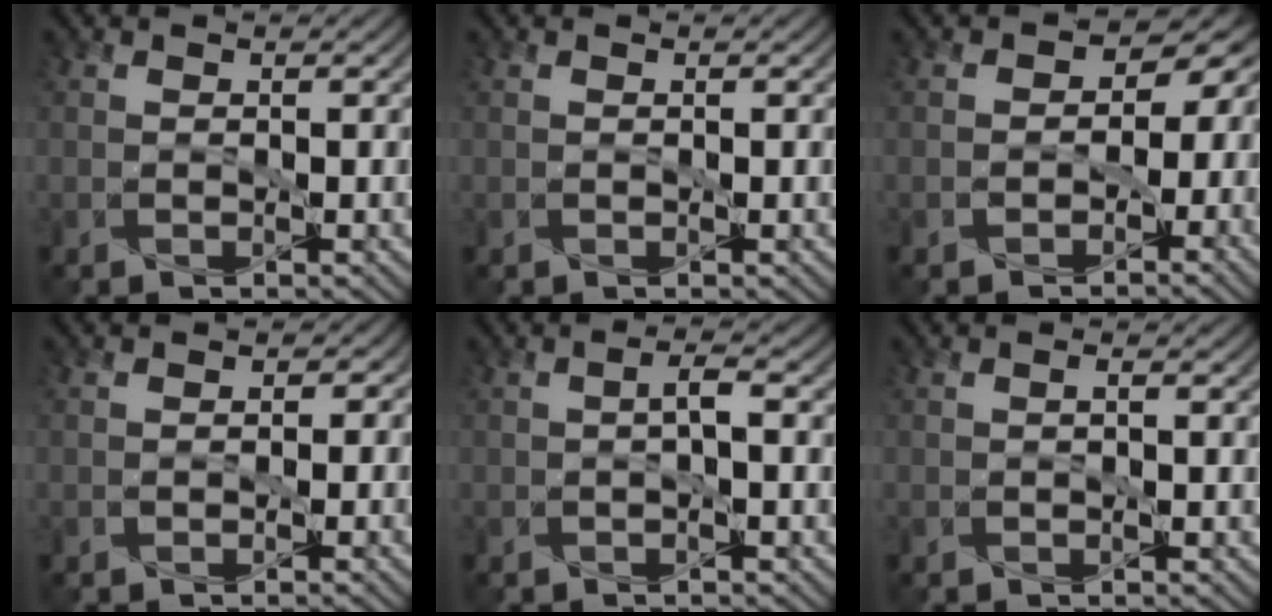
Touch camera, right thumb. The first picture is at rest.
{"total": 0.0}
{"total": 5.3, "force": [-1.1, 4.6, 2.5], "torque": [-0.003, 0.006, -0.032]}
{"total": 1.1, "force": [-0.6, 0.9, -0.2], "torque": [0.004, -0.001, -0.015]}
{"total": 1.5, "force": [-0.4, 0.1, 1.4], "torque": [-0.028, 0.007, -0.009]}
{"total": 0.8, "force": [-0.3, 0.2, 0.7], "torque": [-0.010, 0.001, -0.007]}